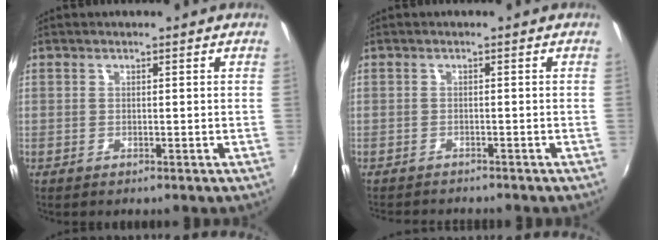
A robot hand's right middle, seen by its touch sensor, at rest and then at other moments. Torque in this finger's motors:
{"motor_torque": [0.12, -0.21, 0.00, 0.00]}